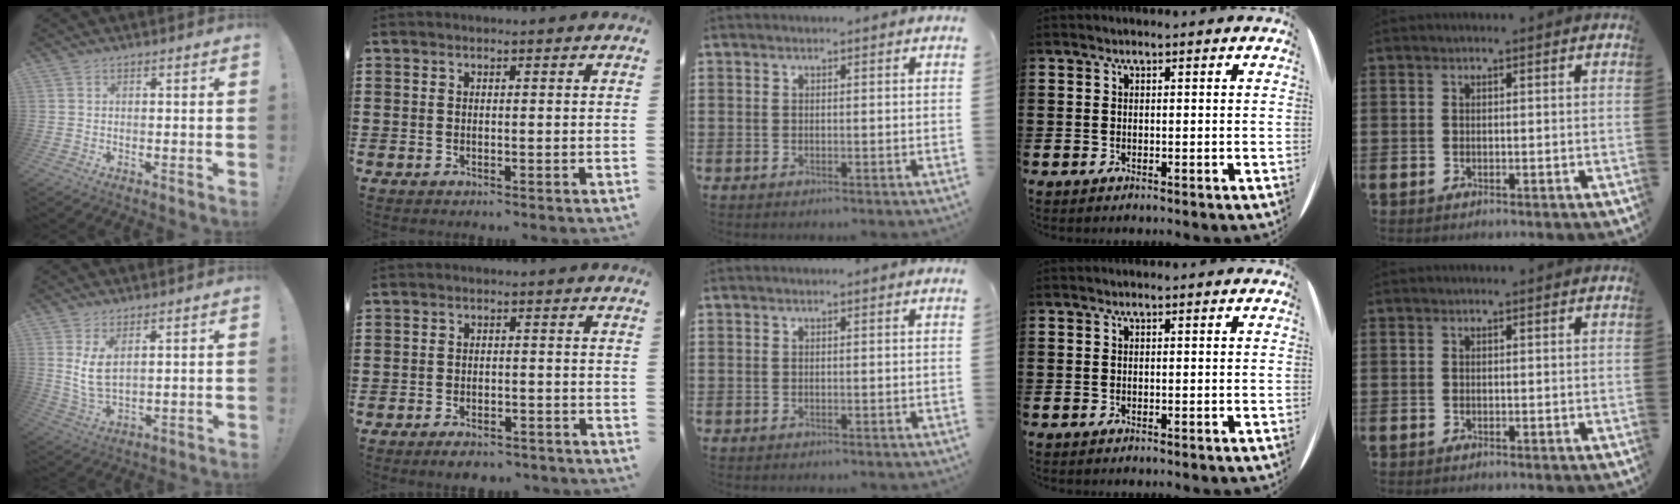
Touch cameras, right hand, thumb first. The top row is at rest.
{"thumb": {"total": 7.4, "force": [3.1, 3.5, 5.7], "torque": [-0.101, -0.019, 0.055]}, "index": {"total": 2.7, "force": [-2.5, 0.5, 0.6], "torque": [-0.013, 0.004, -0.051]}}